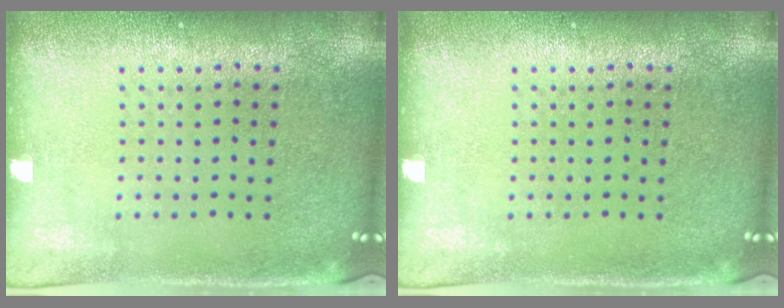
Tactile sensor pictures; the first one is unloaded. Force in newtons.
{"total": 0.0}